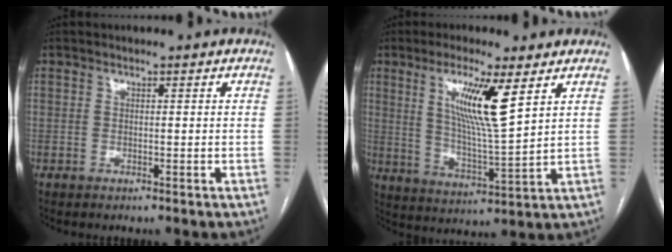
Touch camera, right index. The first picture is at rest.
{"total": 10.7, "force": [4.7, 0.5, 9.6], "torque": [-0.177, -0.013, 0.089]}